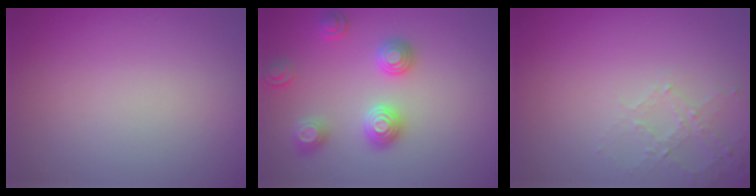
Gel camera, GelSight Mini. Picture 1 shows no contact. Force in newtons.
{"total": 3.3, "press": 3.3, "slide": 0.3}
{"total": 2.2, "press": 2.1, "slide": 0.6}